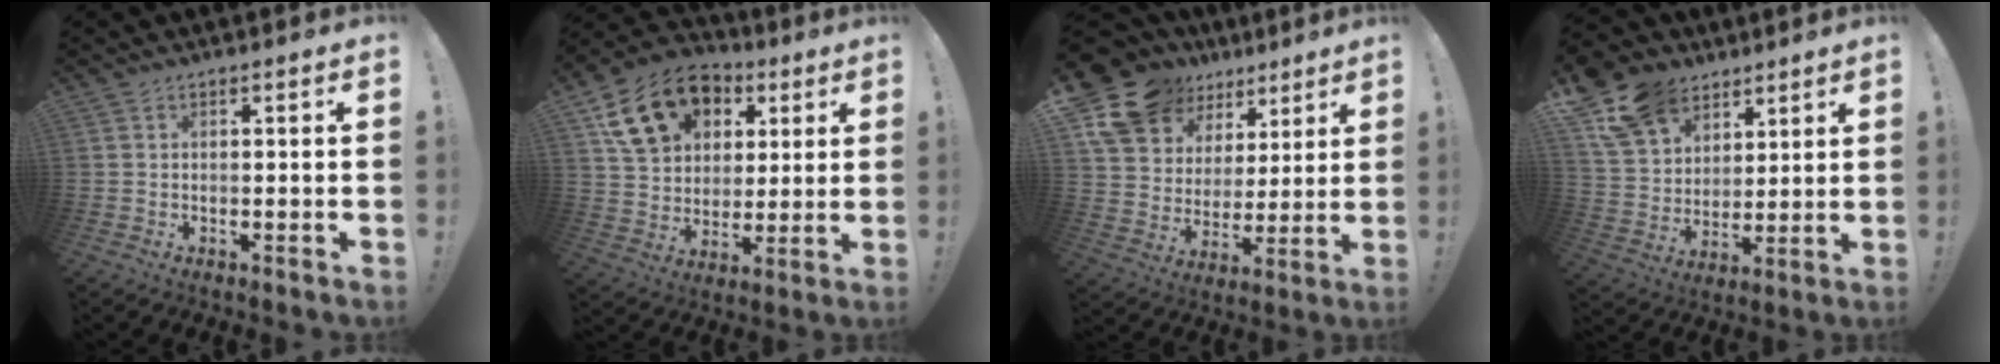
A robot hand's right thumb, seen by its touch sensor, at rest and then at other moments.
{"total": 17.5, "force": [8.9, 12.5, 8.4], "torque": [-0.133, -0.034, 0.170]}
{"total": 18.0, "force": [11.7, 12.0, 6.6], "torque": [-0.119, -0.066, 0.238]}
{"total": 17.0, "force": [10.4, 11.9, 6.3], "torque": [-0.115, -0.055, 0.206]}